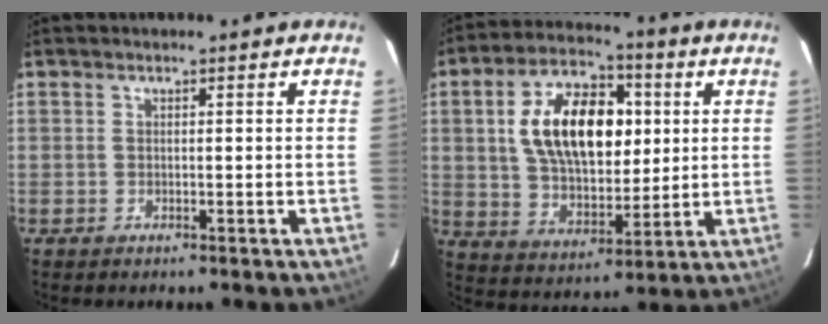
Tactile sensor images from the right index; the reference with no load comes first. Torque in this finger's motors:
{"motor_torque": [1.14, 0.53, 1.06, 0.21]}